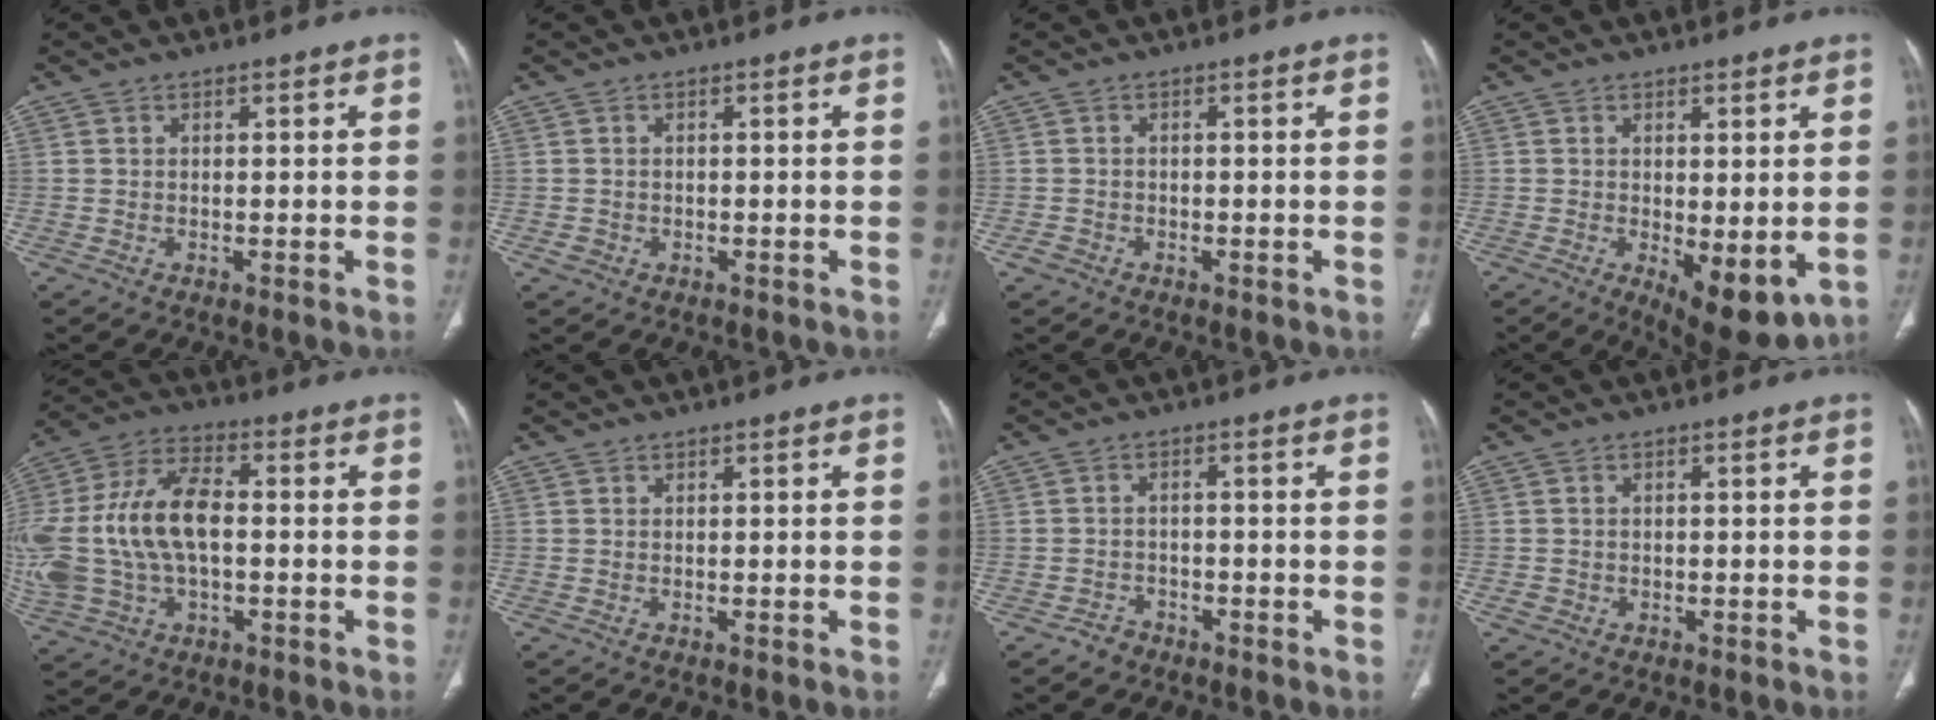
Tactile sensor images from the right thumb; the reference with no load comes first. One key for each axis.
{"total": 1.5, "fx": -0.5, "fy": 1.3, "fz": 0.4, "tx": -0.007, "ty": 0.010, "tz": -0.006}
{"total": 1.6, "fx": -0.9, "fy": 1.2, "fz": 0.3, "tx": -0.005, "ty": 0.008, "tz": -0.017}
{"total": 9.5, "fx": -2.0, "fy": 3.7, "fz": 8.6, "tx": -0.118, "ty": -0.023, "tz": -0.017}
{"total": 20.3, "fx": -0.5, "fy": 11.6, "fz": 16.6, "tx": -0.375, "ty": 0.023, "tz": -0.006}
{"total": 0.0}
{"total": 2.5, "fx": -1.9, "fy": 1.6, "fz": 0.1, "tx": -0.004, "ty": 0.014, "tz": -0.030}
{"total": 1.4, "fx": -0.5, "fy": 1.2, "fz": 0.4, "tx": -0.008, "ty": 0.007, "tz": -0.004}